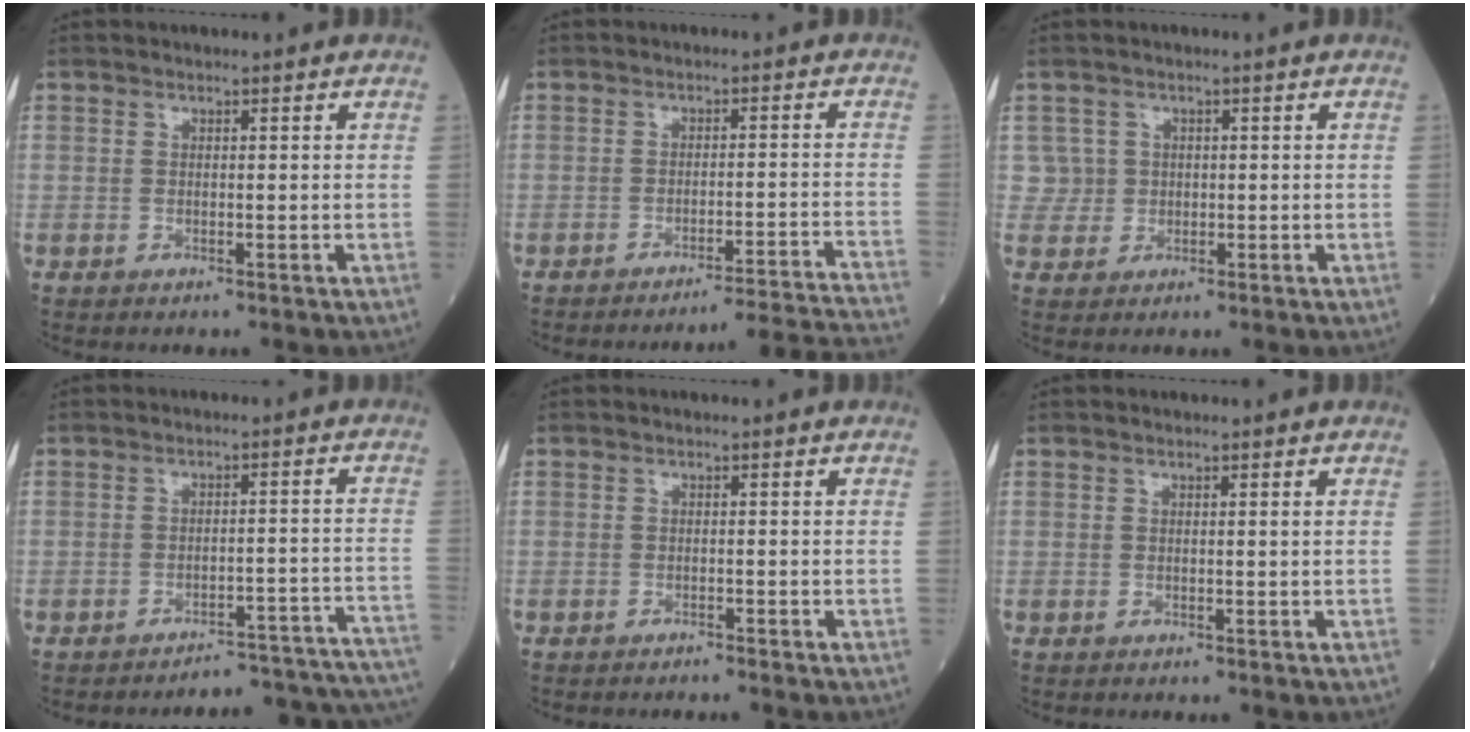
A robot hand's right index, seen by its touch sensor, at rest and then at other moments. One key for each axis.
{"total": 13.7, "fx": -13.0, "fy": -3.4, "fz": 2.6, "tx": 0.000, "ty": -0.022, "tz": -0.165}
{"total": 2.8, "fx": 0.6, "fy": 2.7, "fz": -0.3, "tx": 0.020, "ty": 0.006, "tz": 0.007}
{"total": 14.1, "fx": -14.0, "fy": 0.7, "fz": 0.9, "tx": 0.024, "ty": 0.036, "tz": -0.166}
{"total": 1.4, "fx": -1.3, "fy": -0.1, "fz": 0.4, "tx": -0.008, "ty": 0.000, "tz": -0.018}
{"total": 0.0}